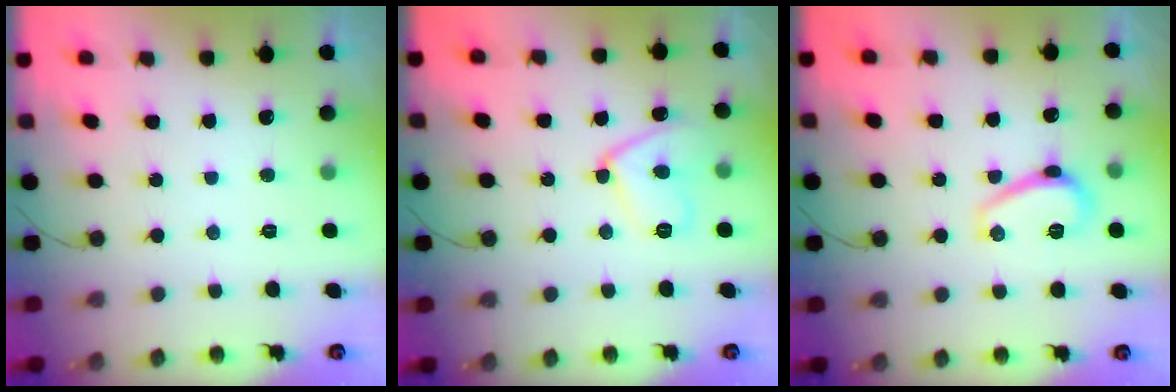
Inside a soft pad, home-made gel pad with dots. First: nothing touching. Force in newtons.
{"total": 9.4, "press": 9.3, "slide": 0.8}
{"total": 6.5, "press": 6.4, "slide": 0.9}